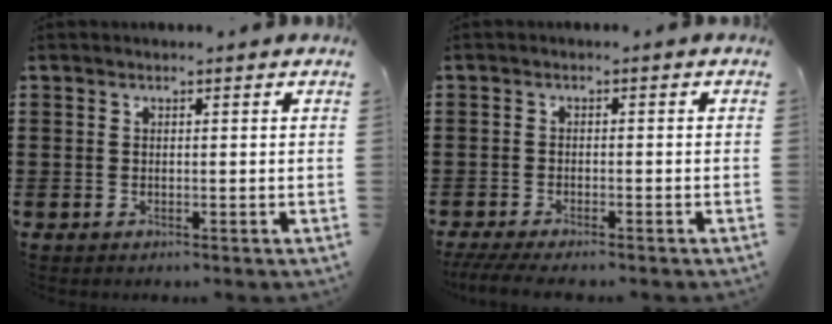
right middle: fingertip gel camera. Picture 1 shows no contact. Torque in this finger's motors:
{"motor_torque": [2.14, 0.00, 0.34, 0.09]}